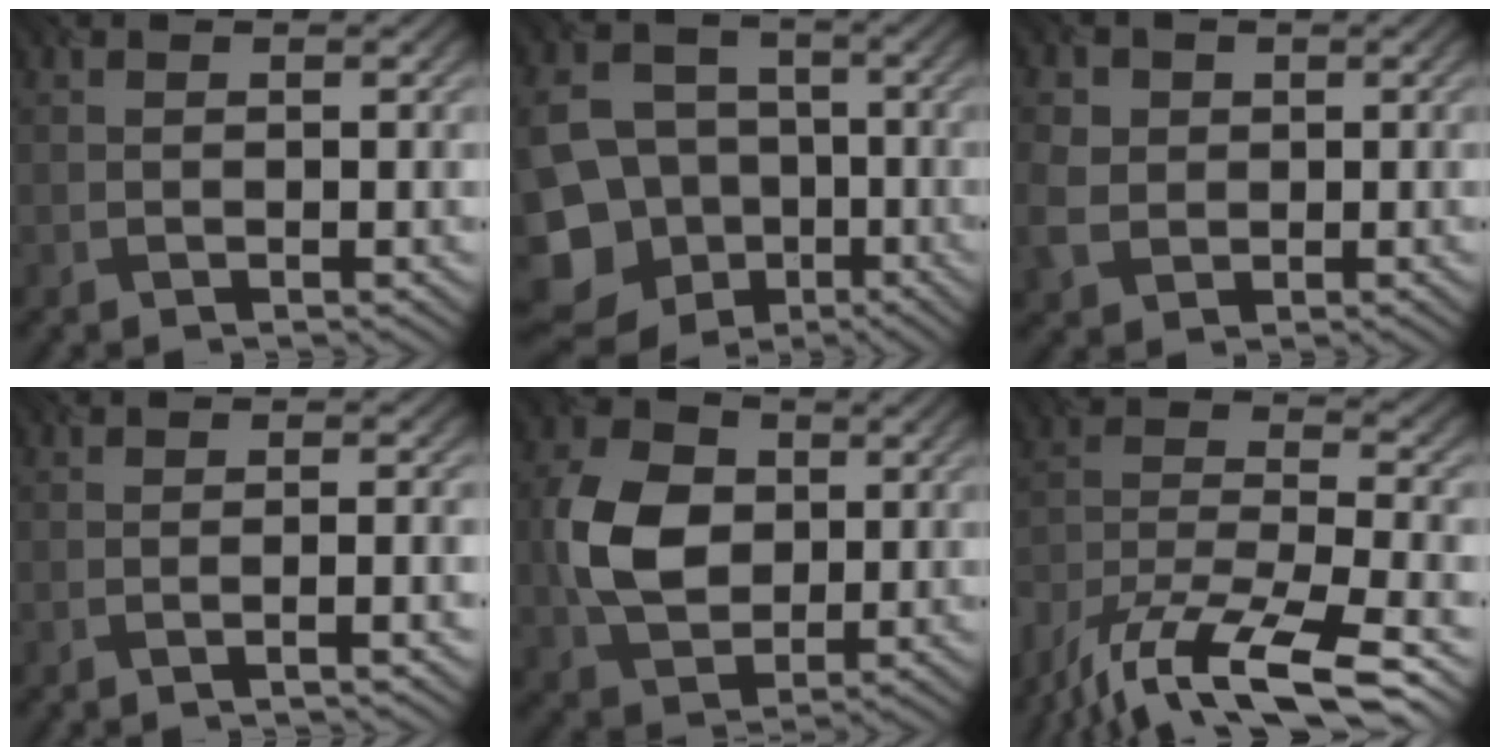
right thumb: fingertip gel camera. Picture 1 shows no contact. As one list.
[{"total": 13.0, "force": [-4.6, 10.8, 5.5], "torque": [-0.149, -0.040, -0.081]}, {"total": 3.7, "force": [0.0, 3.4, 1.5], "torque": [-0.054, -0.004, 0.004]}, {"total": 2.4, "force": [-1.1, 0.3, 2.2], "torque": [-0.031, 0.012, -0.031]}, {"total": 8.6, "force": [0.7, 6.4, 5.6], "torque": [-0.135, 0.005, 0.008]}, {"total": 15.4, "force": [-12.1, 4.4, 8.5], "torque": [-0.173, -0.017, -0.202]}]